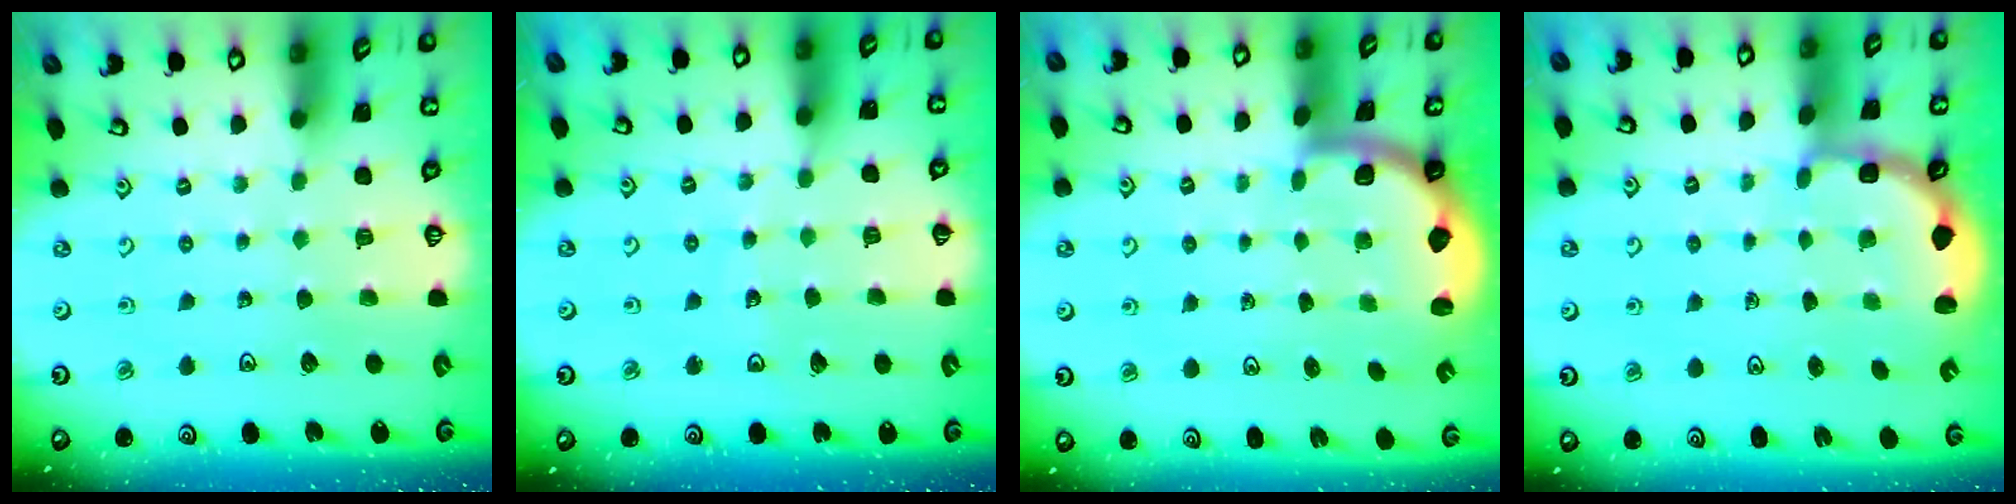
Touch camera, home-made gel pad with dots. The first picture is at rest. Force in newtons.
{"total": 3.5, "press": 3.5, "slide": 0.4}
{"total": 1.9, "press": 1.8, "slide": 0.5}
{"total": 2.9, "press": 2.5, "slide": 1.4}